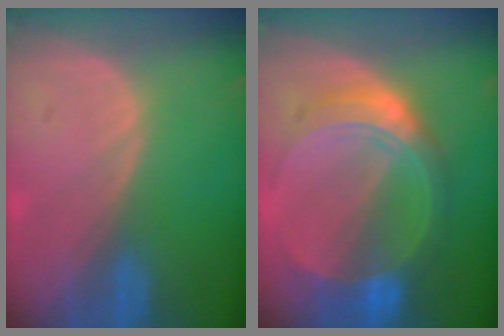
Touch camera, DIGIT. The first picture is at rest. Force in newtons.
{"total": 8.5, "press": 8.5, "slide": 0.6}